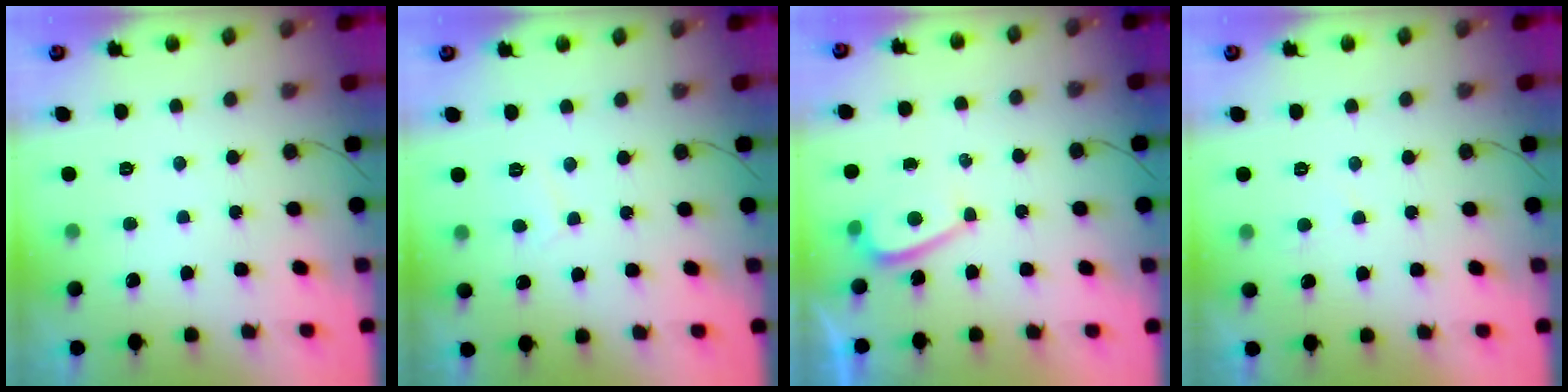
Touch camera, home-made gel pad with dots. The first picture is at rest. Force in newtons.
{"total": 2.6, "press": 2.6, "slide": 0.2}
{"total": 3.4, "press": 3.4, "slide": 0.5}
{"total": 2.0, "press": 1.9, "slide": 0.3}